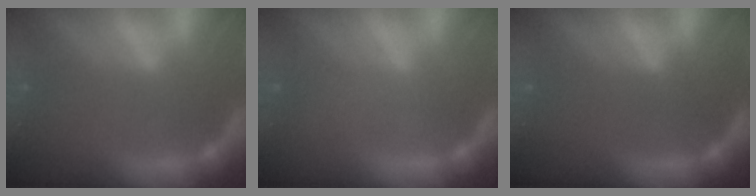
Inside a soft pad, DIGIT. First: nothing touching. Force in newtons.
{"total": 1.5}
{"total": 0.0}